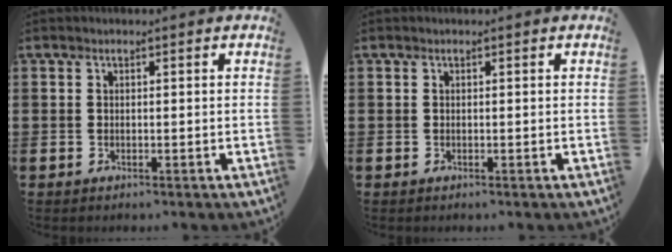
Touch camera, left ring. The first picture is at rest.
{"total": 0.0}